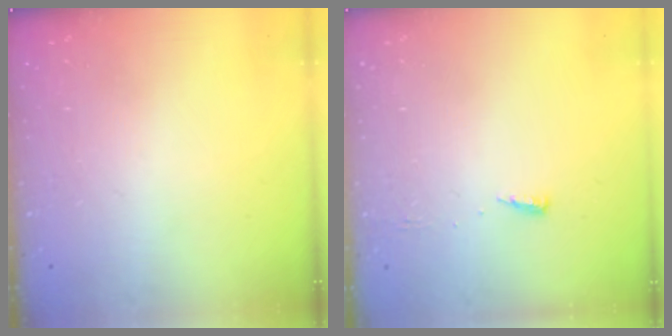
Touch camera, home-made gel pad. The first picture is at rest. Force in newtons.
{"total": 3.7, "press": 3.7, "slide": 0.5}